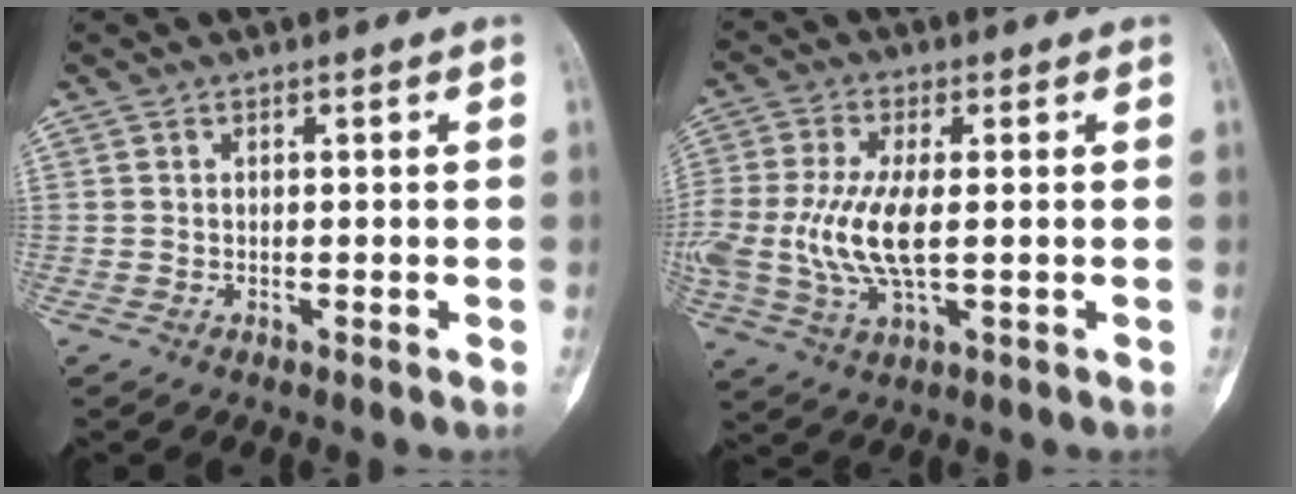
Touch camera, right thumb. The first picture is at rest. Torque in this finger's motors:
{"motor_torque": [1.16, 1.27, 0.82, -0.64, 0.14]}